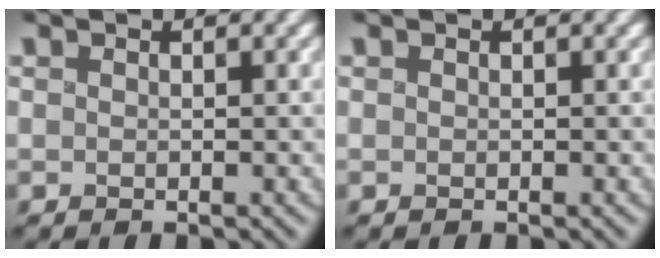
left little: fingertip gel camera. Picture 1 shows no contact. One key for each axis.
{"total": 0.0}